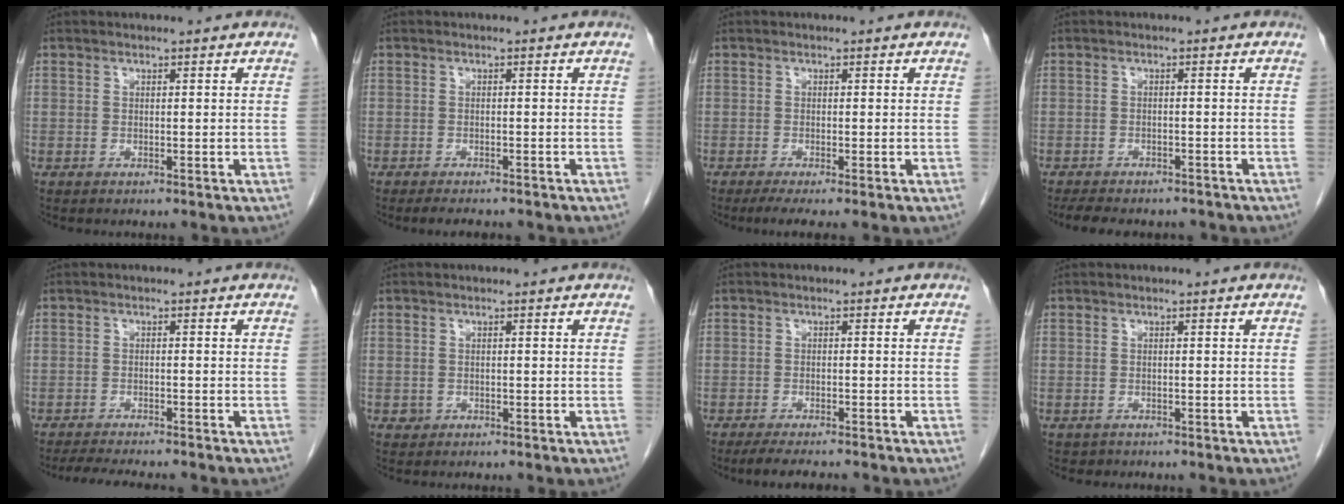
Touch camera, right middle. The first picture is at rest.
{"total": 3.7, "force": [-3.1, 1.1, 1.7], "torque": [-0.023, -0.006, -0.036]}
{"total": 2.9, "force": [-1.9, 0.0, 2.1], "torque": [-0.035, -0.010, -0.033]}
{"total": 9.5, "force": [-8.3, 3.1, 3.5], "torque": [-0.065, -0.004, -0.106]}
{"total": 7.1, "force": [-6.4, 0.7, 3.0], "torque": [-0.047, -0.014, -0.096]}
{"total": 0.9, "force": [-0.3, 0.8, 0.1], "torque": [-0.001, 0.003, -0.003]}
{"total": 5.4, "force": [-4.7, 0.8, 2.7], "torque": [-0.038, -0.010, -0.069]}
{"total": 0.9, "force": [-0.6, 0.6, -0.2], "torque": [-0.009, 0.002, -0.009]}